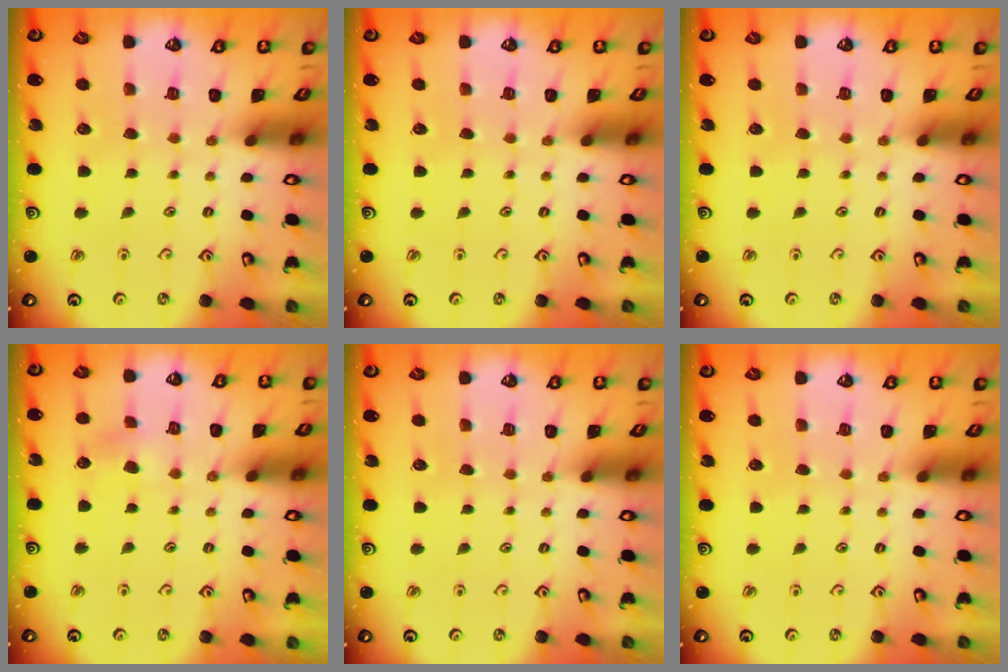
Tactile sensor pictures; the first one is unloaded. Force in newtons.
{"total": 0.0}
{"total": 0.0}
{"total": 3.0, "press": 2.9, "slide": 0.5}
{"total": 0.0}
{"total": 0.0}